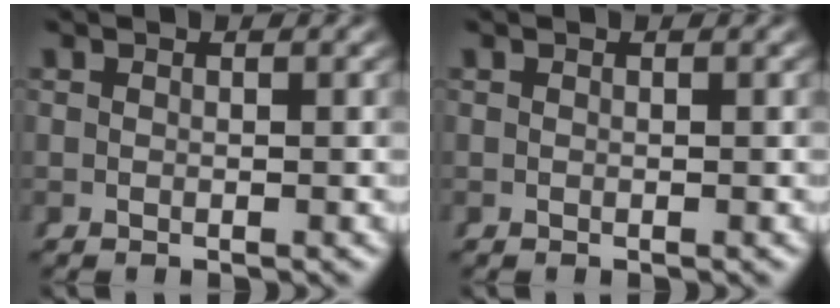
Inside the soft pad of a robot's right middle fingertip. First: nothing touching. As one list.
[{"total": 0.0}]